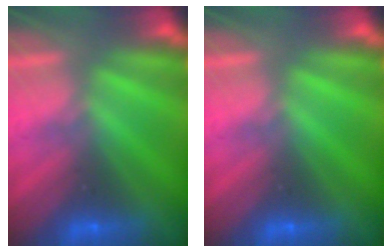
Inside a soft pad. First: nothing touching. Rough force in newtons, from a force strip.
{"total": 0.0}